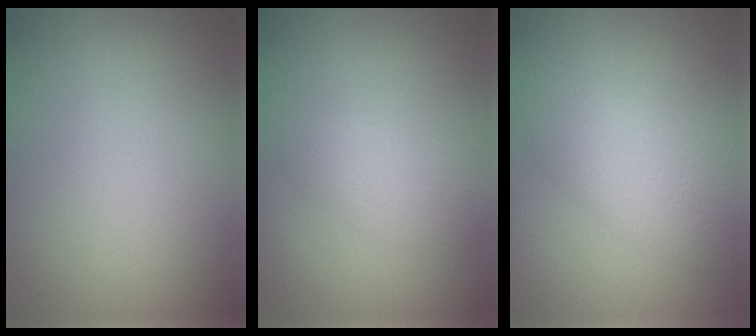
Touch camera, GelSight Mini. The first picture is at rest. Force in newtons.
{"total": 2.3, "press": 2.3, "slide": 0.2}
{"total": 4.3, "press": 4.3, "slide": 0.1}